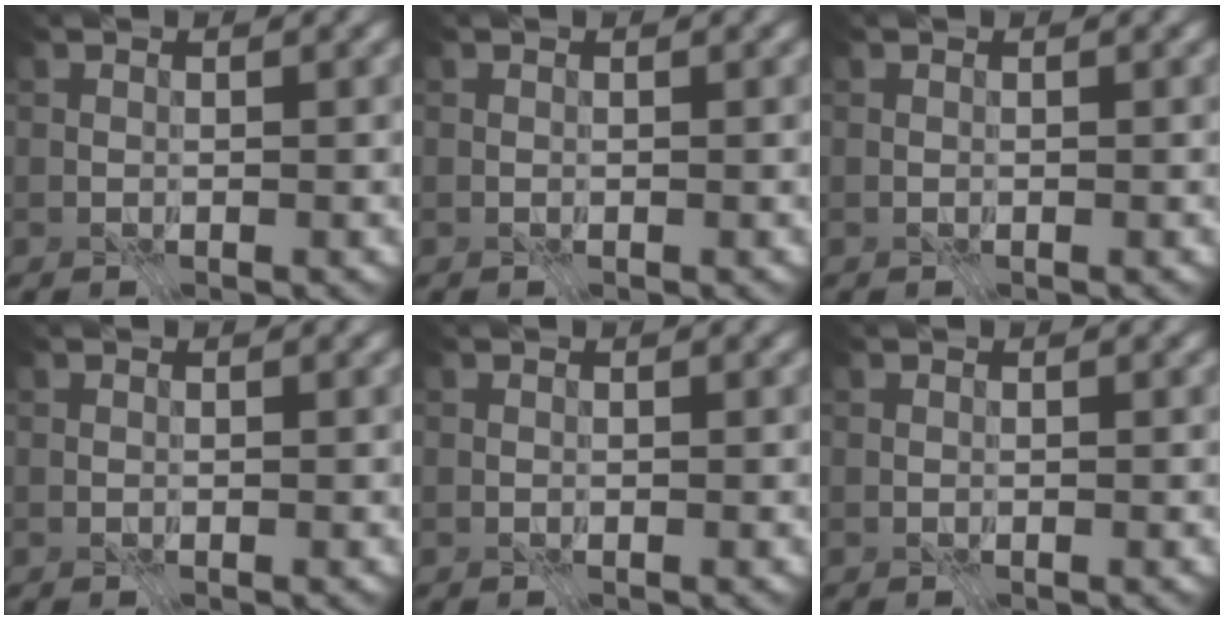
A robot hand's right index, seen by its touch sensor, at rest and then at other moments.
{"total": 0.0}
{"total": 0.0}
{"total": 0.0}
{"total": 0.0}
{"total": 0.0}